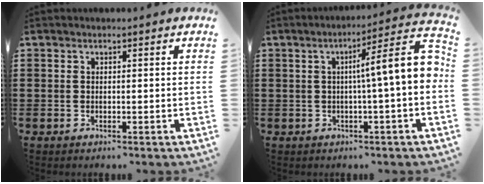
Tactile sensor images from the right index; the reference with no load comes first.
{"total": 9.0, "force": [0.0, 0.7, 8.9], "torque": [-0.137, -0.014, -0.006]}